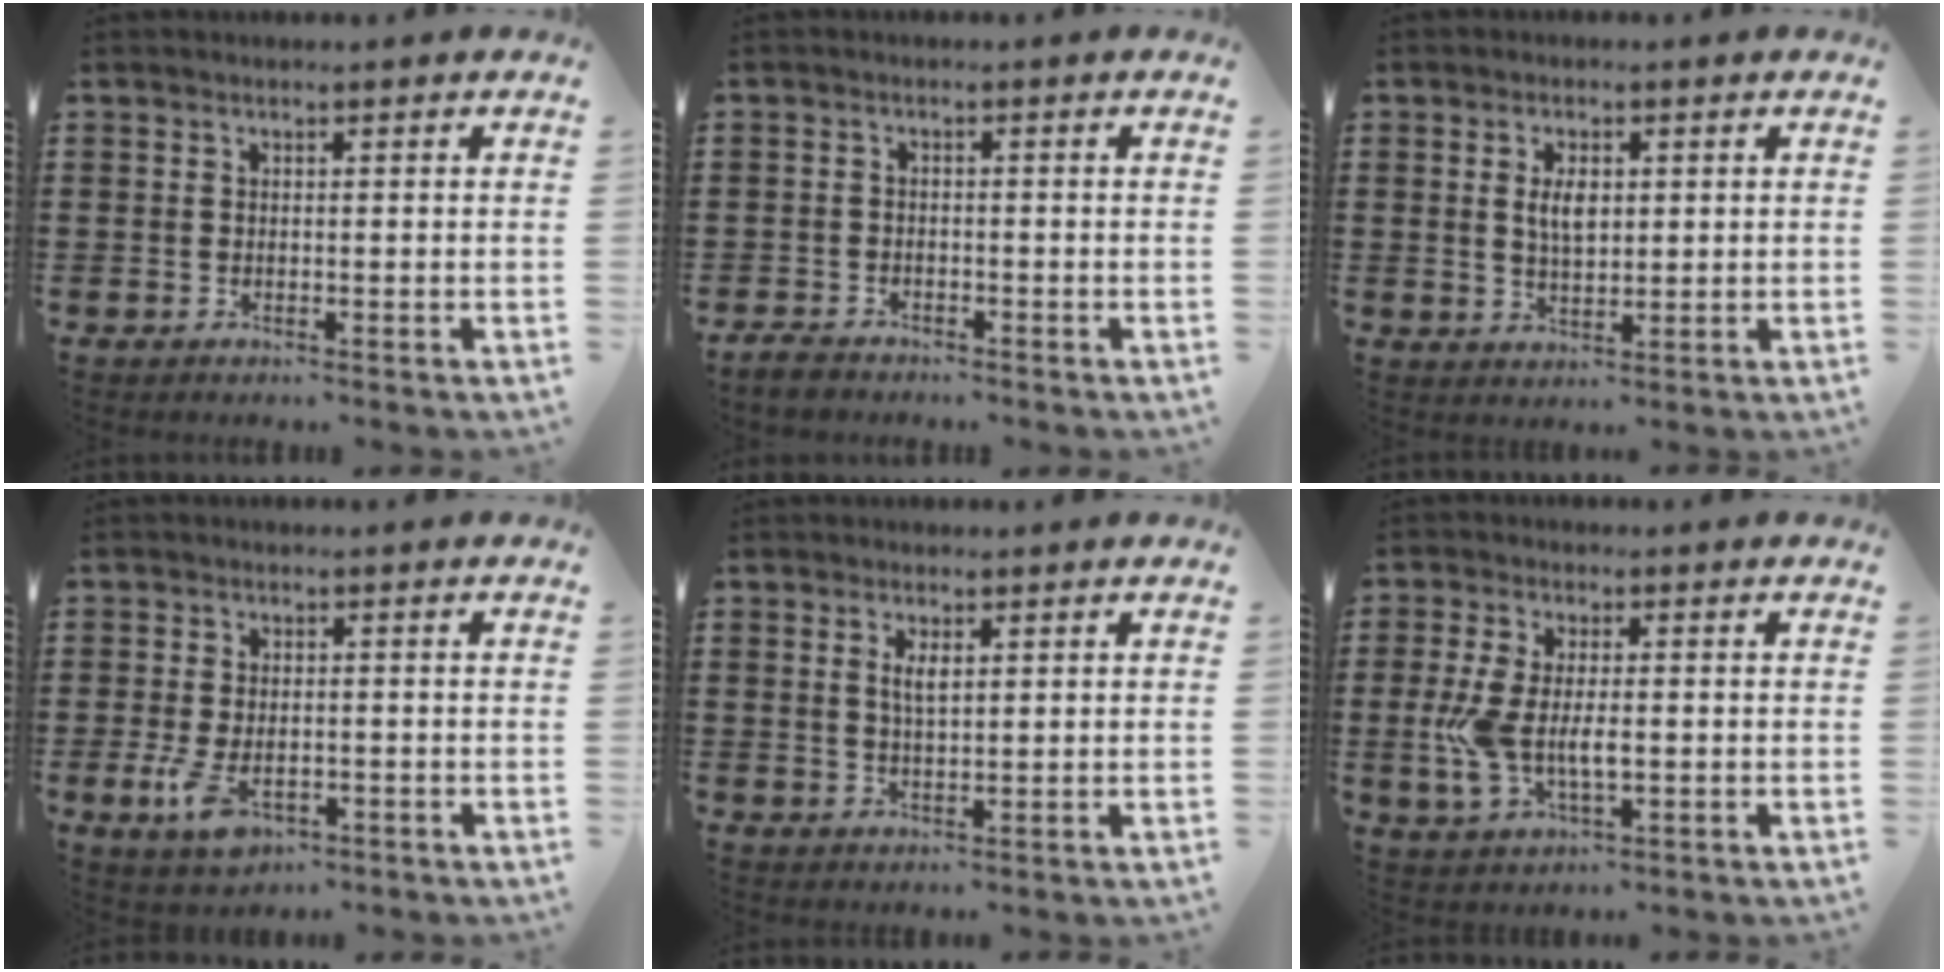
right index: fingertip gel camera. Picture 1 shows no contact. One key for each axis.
{"total": 1.8, "fx": -1.7, "fy": 0.4, "fz": 0.3, "tx": -0.019, "ty": -0.001, "tz": -0.038}
{"total": 3.9, "fx": 0.8, "fy": 1.9, "fz": 3.3, "tx": -0.061, "ty": 0.005, "tz": 0.011}
{"total": 4.4, "fx": -1.6, "fy": 2.3, "fz": 3.4, "tx": -0.086, "ty": -0.009, "tz": -0.035}
{"total": 2.6, "fx": 0.8, "fy": 0.9, "fz": 2.4, "tx": -0.049, "ty": 0.004, "tz": 0.013}
{"total": 7.2, "fx": -0.6, "fy": 3.7, "fz": 6.2, "tx": -0.146, "ty": -0.004, "tz": -0.016}